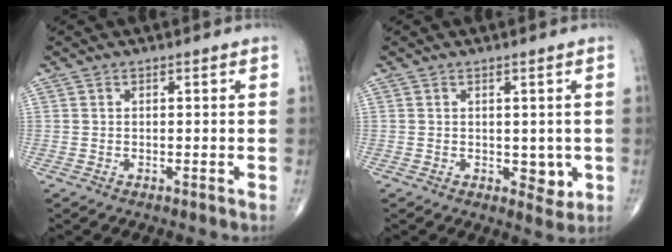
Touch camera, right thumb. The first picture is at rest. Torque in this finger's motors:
{"motor_torque": [2.48, 2.53, 0.34, 0.14, 0.19]}